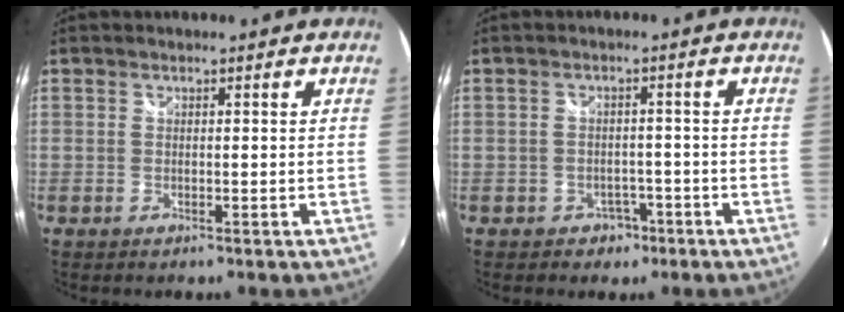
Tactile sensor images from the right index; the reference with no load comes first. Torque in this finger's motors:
{"motor_torque": [0.09, -0.01, 0.05, 0.00]}